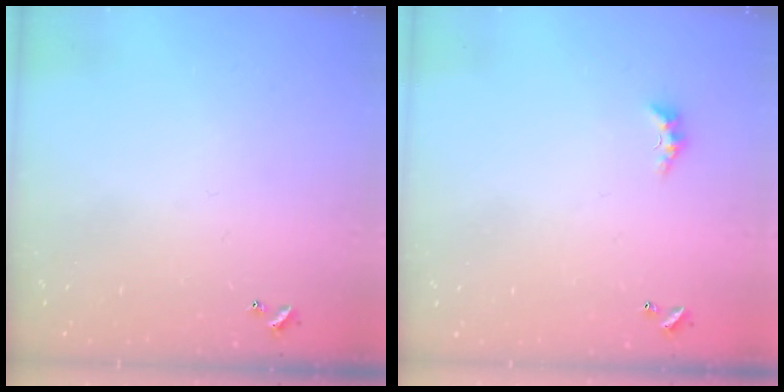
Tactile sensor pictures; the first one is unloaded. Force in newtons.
{"total": 1.5, "press": 1.4, "slide": 0.5}